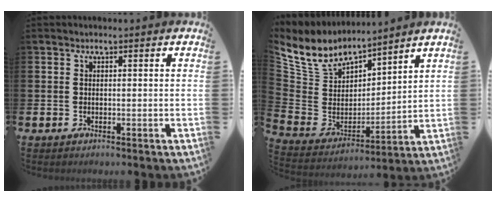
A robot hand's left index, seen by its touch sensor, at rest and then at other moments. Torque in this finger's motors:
{"motor_torque": [0.42, -0.58, 0.20, 0.01]}